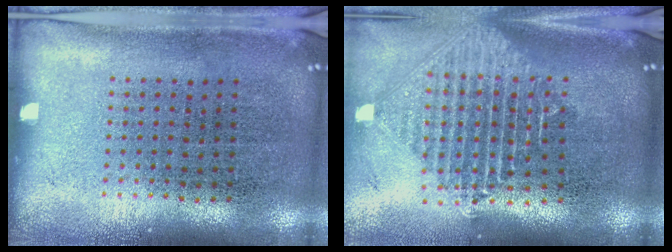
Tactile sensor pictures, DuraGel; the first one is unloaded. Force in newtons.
{"total": 2.3, "press": 1.8, "slide": 1.4}